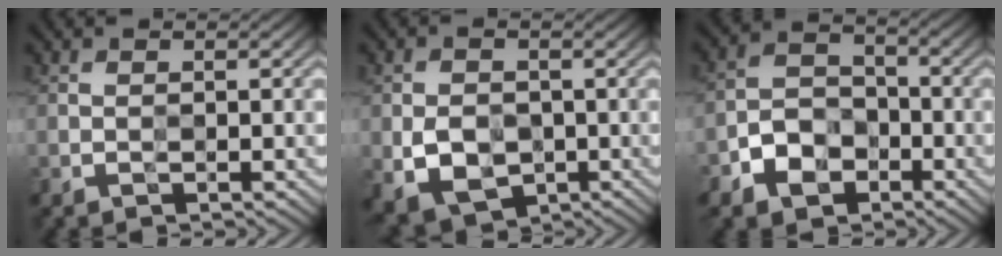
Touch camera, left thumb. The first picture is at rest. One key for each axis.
{"total": 5.6, "fx": -1.4, "fy": 4.1, "fz": 3.6, "tx": -0.080, "ty": -0.015, "tz": -0.023}
{"total": 6.5, "fx": -3.5, "fy": 4.4, "fz": 3.3, "tx": -0.069, "ty": 0.001, "tz": -0.078}